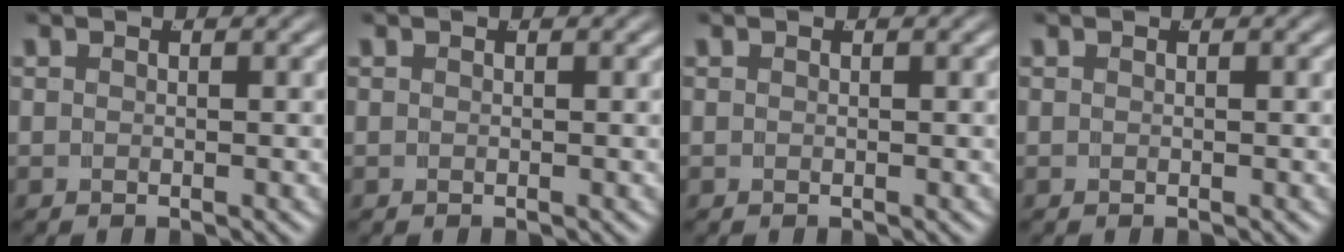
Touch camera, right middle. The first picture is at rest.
{"total": 0.0}
{"total": 0.0}
{"total": 0.0}